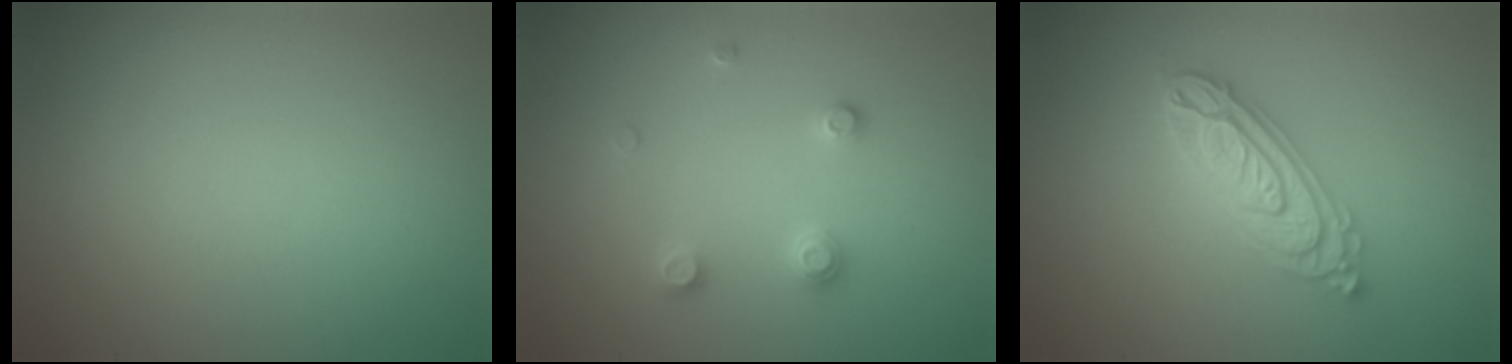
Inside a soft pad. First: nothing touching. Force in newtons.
{"total": 1.8, "press": 1.7, "slide": 0.3}
{"total": 4.3, "press": 4.2, "slide": 0.8}